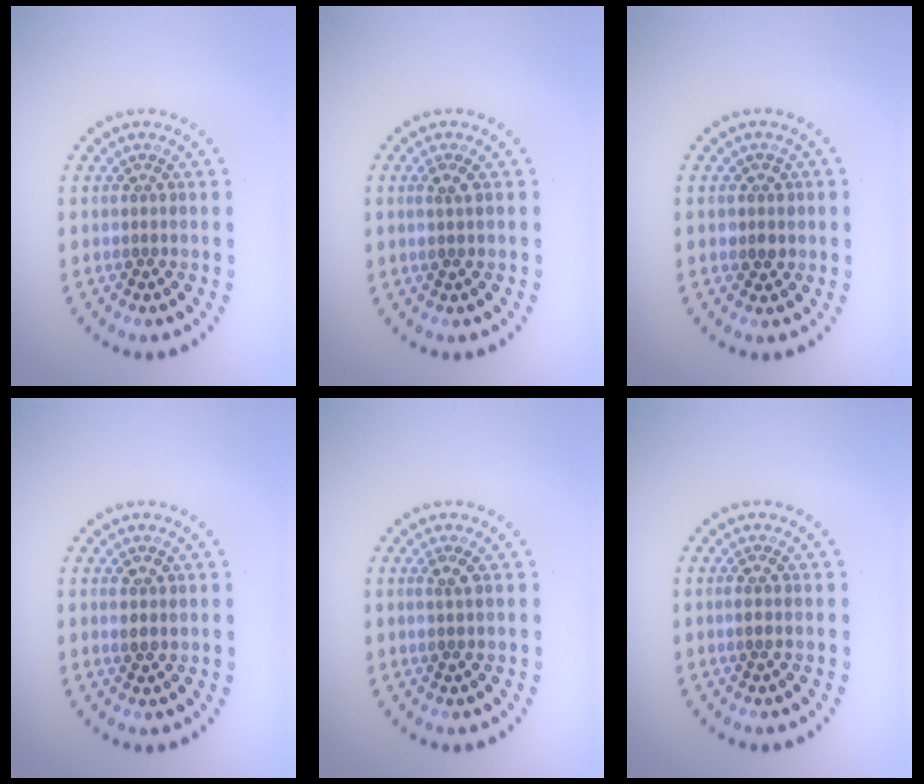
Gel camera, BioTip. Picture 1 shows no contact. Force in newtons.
{"total": 1.0, "press": 0.9, "slide": 0.4}
{"total": 1.5, "press": 1.4, "slide": 0.6}
{"total": 1.5, "press": 1.4, "slide": 0.5}
{"total": 1.1, "press": 1.1, "slide": 0.4}
{"total": 0.7, "press": 0.5, "slide": 0.5}